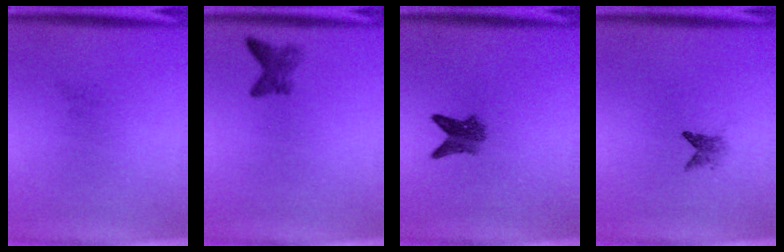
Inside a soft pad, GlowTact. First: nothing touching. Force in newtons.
{"total": 2.0}
{"total": 3.6}
{"total": 1.6}